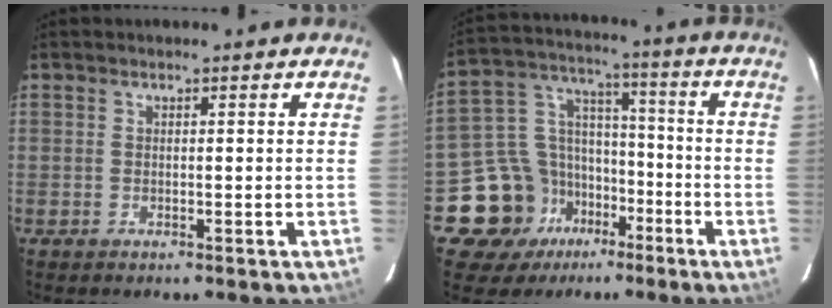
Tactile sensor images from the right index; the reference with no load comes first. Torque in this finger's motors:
{"motor_torque": [0.07, -0.16, -0.31, -0.21]}